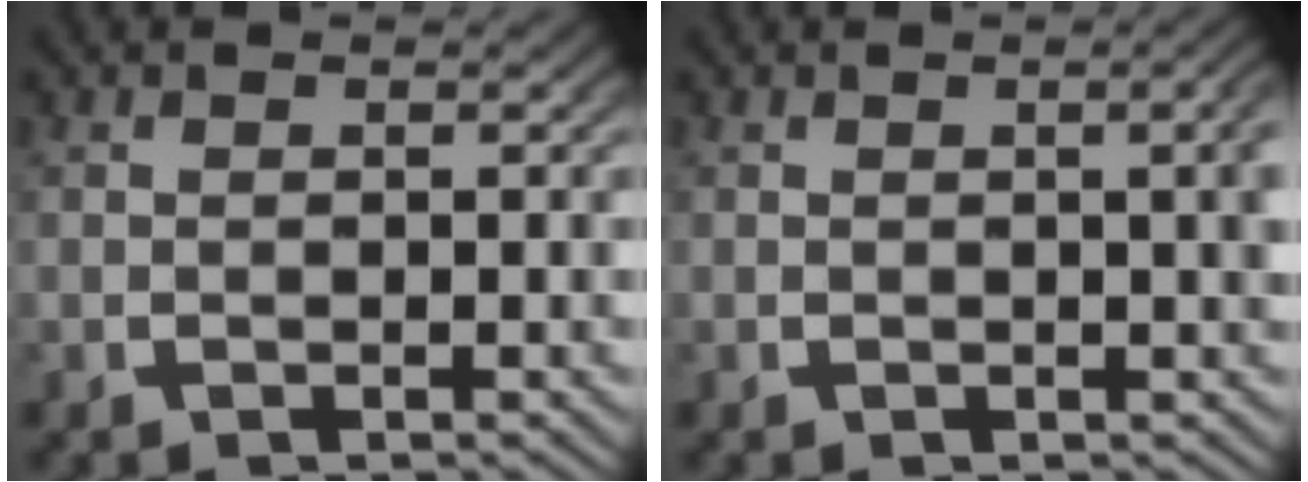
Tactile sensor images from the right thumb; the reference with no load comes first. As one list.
[{"total": 2.3, "force": [0.2, 0.5, 2.2], "torque": [-0.022, 0.001, 0.005]}]